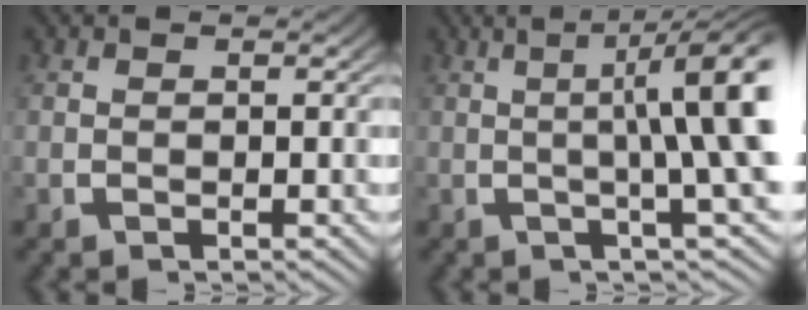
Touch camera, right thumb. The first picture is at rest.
{"total": 10.4, "force": [1.9, 3.6, 9.6], "torque": [-0.114, 0.023, 0.015]}